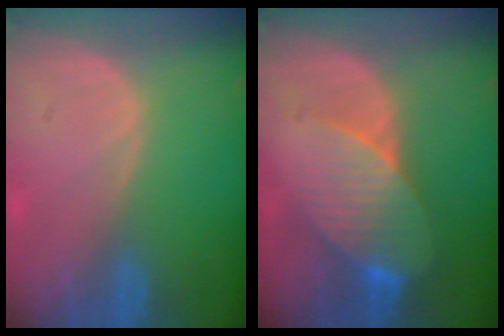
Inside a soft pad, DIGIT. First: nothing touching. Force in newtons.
{"total": 8.4, "press": 7.5, "slide": 3.8}